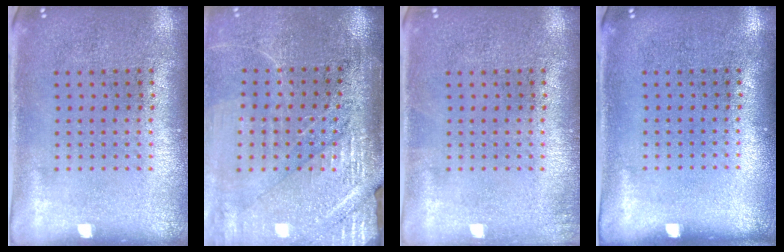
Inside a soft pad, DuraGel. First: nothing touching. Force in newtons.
{"total": 3.5, "press": 3.3, "slide": 1.1}
{"total": 0.7, "press": 0.7, "slide": 0.1}
{"total": 0.0}